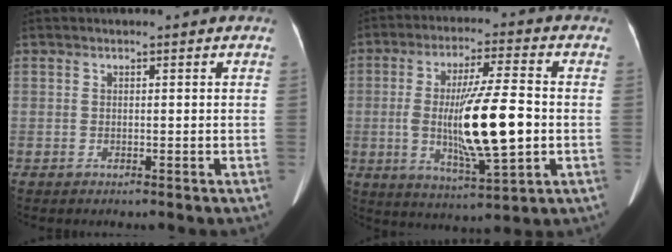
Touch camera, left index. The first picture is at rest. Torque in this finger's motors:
{"motor_torque": [2.14, 0.00, 1.05, 0.21]}